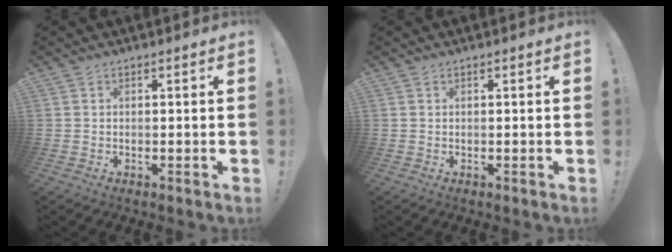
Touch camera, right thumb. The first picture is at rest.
{"total": 0.0}